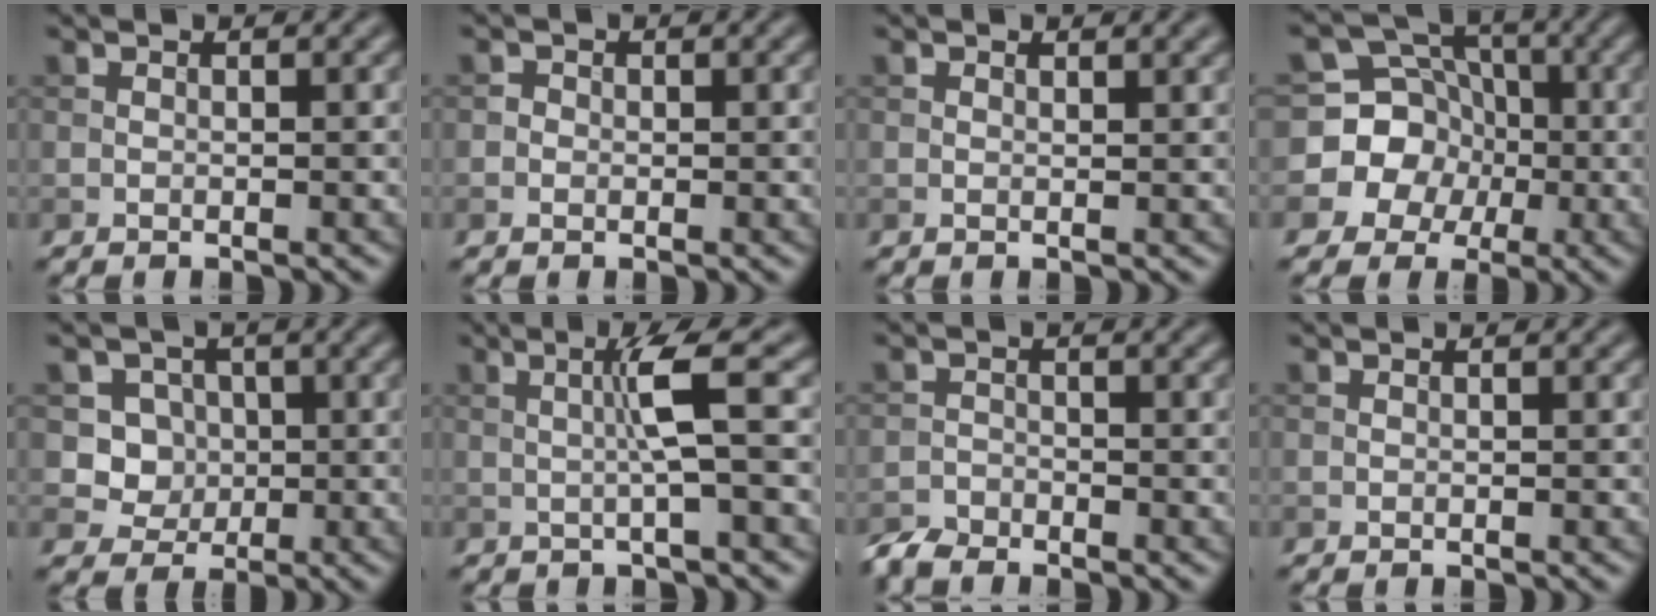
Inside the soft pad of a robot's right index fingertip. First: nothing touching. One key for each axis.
{"total": 0.7, "fx": -0.2, "fy": 0.7, "fz": 0.3, "tx": -0.002, "ty": -0.001, "tz": -0.006}
{"total": 0.9, "fx": 0.7, "fy": 0.2, "fz": 0.6, "tx": -0.009, "ty": 0.001, "tz": 0.012}
{"total": 8.0, "fx": -1.4, "fy": 7.7, "fz": 1.7, "tx": -0.025, "ty": 0.030, "tz": -0.050}
{"total": 3.7, "fx": 0.4, "fy": 3.5, "fz": 1.2, "tx": -0.010, "ty": -0.005, "tz": 0.008}
{"total": 3.6, "fx": 0.2, "fy": 0.2, "fz": 3.5, "tx": -0.066, "ty": 0.008, "tz": 0.001}
{"total": 2.3, "fx": -2.1, "fy": 0.6, "fz": 0.4, "tx": -0.011, "ty": -0.004, "tz": -0.051}
{"total": 0.0}